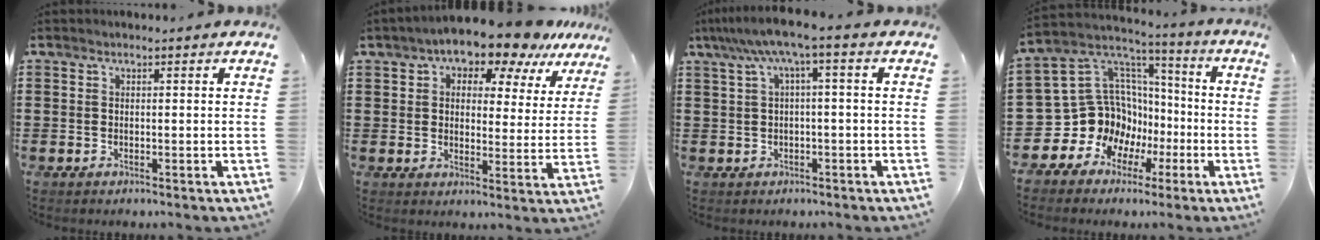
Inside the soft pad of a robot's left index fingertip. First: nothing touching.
{"total": 8.1, "force": [7.1, 2.3, 3.3], "torque": [-0.071, -0.034, 0.121]}
{"total": 5.1, "force": [0.9, 0.1, 5.0], "torque": [-0.104, -0.007, 0.008]}
{"total": 13.1, "force": [-2.7, 12.4, 3.3], "torque": [-0.122, -0.032, -0.022]}